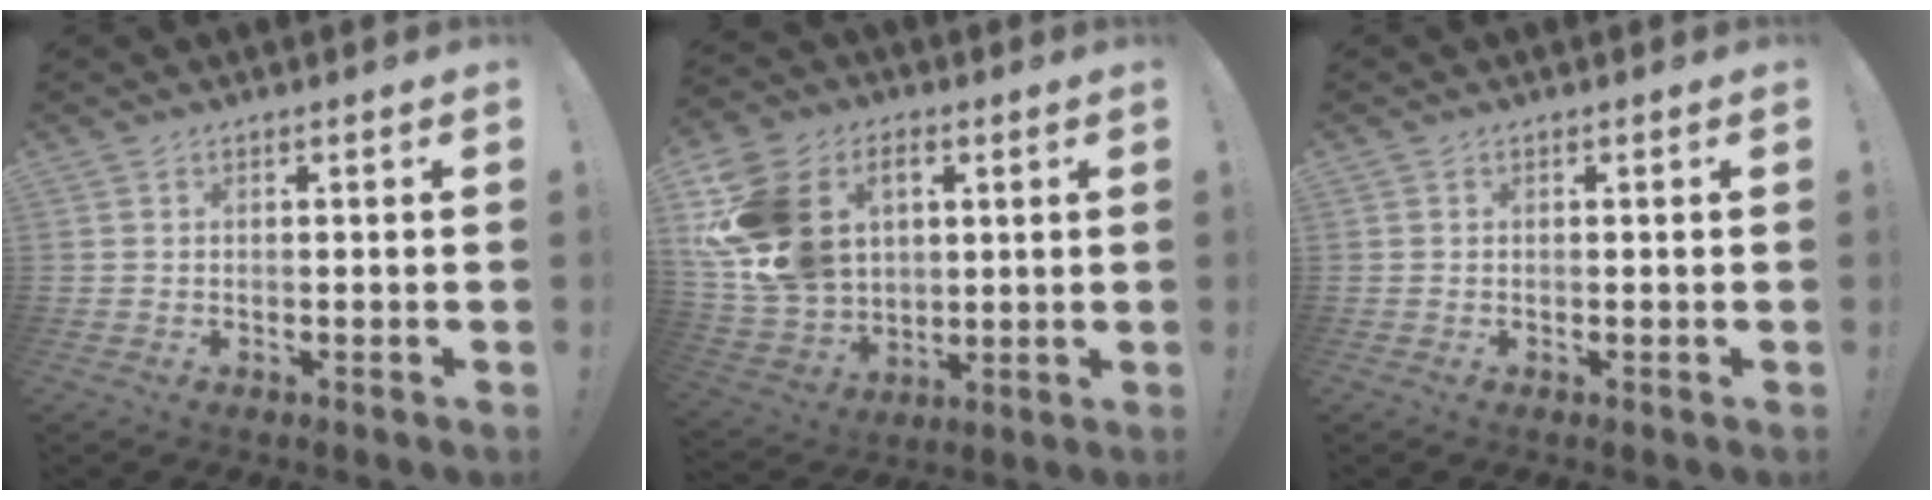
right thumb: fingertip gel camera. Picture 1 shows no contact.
{"total": 19.5, "force": [5.6, 14.6, 11.6], "torque": [-0.236, -0.017, 0.112]}
{"total": 0.0}